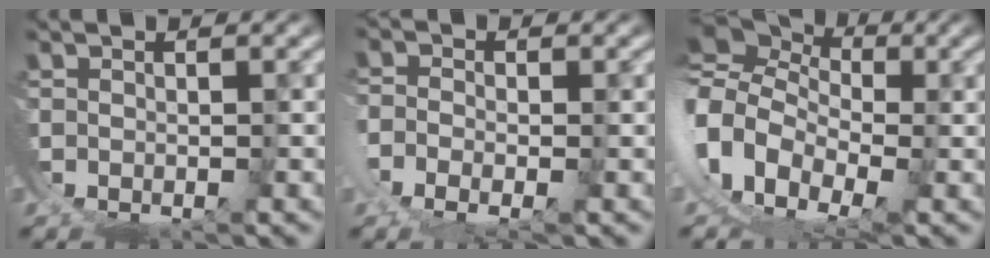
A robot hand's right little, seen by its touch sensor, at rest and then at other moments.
{"total": 0.8, "force": [-0.3, -0.5, 0.6], "torque": [-0.016, -0.009, 0.000]}
{"total": 11.1, "force": [1.7, 10.0, 4.5], "torque": [-0.142, -0.018, 0.011]}